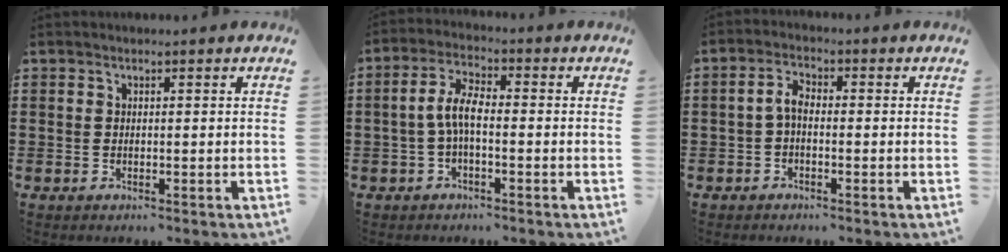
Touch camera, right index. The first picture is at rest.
{"total": 5.5, "force": [-0.9, 2.0, 5.1], "torque": [-0.112, 0.001, -0.023]}
{"total": 3.2, "force": [-0.7, 1.4, 2.8], "torque": [-0.067, 0.002, -0.020]}